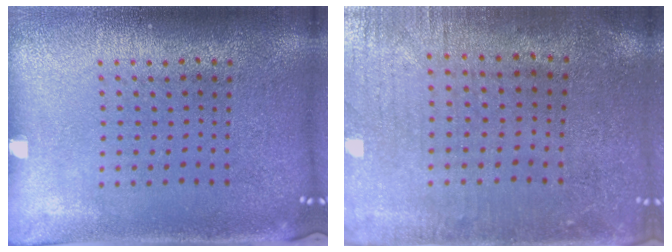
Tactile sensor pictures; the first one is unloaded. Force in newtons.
{"total": 0.5, "press": 0.3, "slide": 0.5}